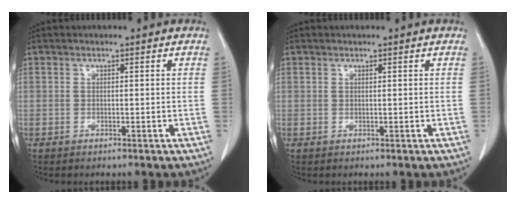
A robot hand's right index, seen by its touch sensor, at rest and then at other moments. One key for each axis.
{"total": 0.0}